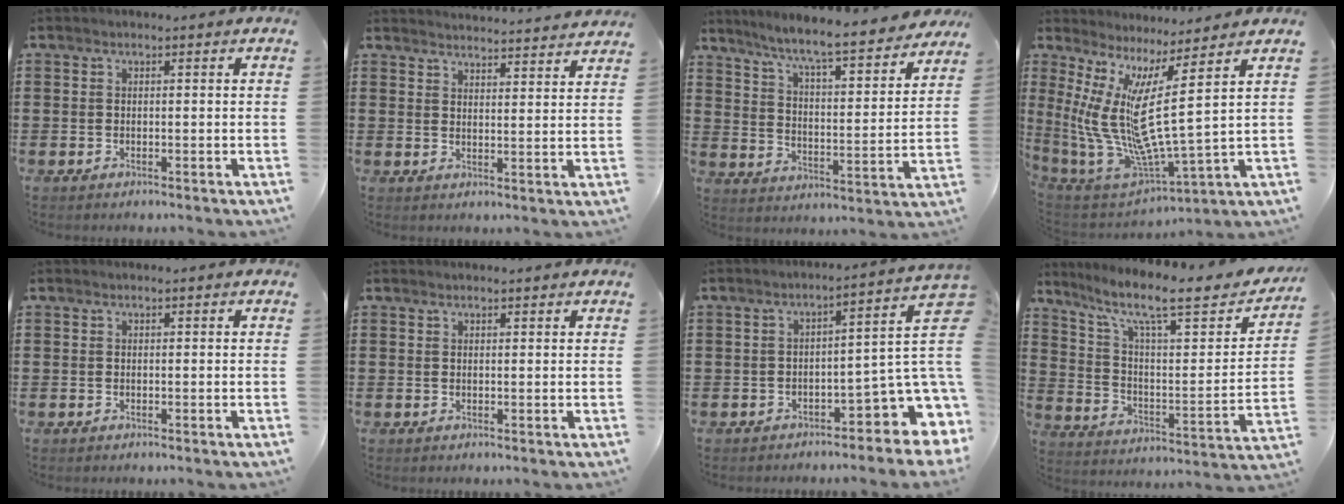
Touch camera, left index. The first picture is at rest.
{"total": 3.4, "force": [3.3, -0.7, -0.4], "torque": [-0.004, -0.023, 0.058]}
{"total": 6.8, "force": [6.1, -0.7, 2.9], "torque": [-0.083, -0.050, 0.095]}
{"total": 10.4, "force": [3.5, 0.9, 9.7], "torque": [-0.236, -0.083, 0.051]}
{"total": 0.0}
{"total": 0.7, "force": [0.7, 0.0, -0.1], "torque": [-0.001, -0.001, 0.015]}
{"total": 7.8, "force": [-2.7, 3.0, 6.6], "torque": [-0.092, -0.008, -0.048]}
{"total": 9.5, "force": [6.9, 1.7, 6.3], "torque": [-0.135, -0.046, 0.105]}